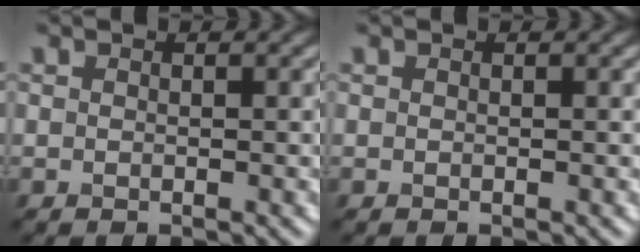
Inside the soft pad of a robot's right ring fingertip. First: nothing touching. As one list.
[{"total": 0.0}]